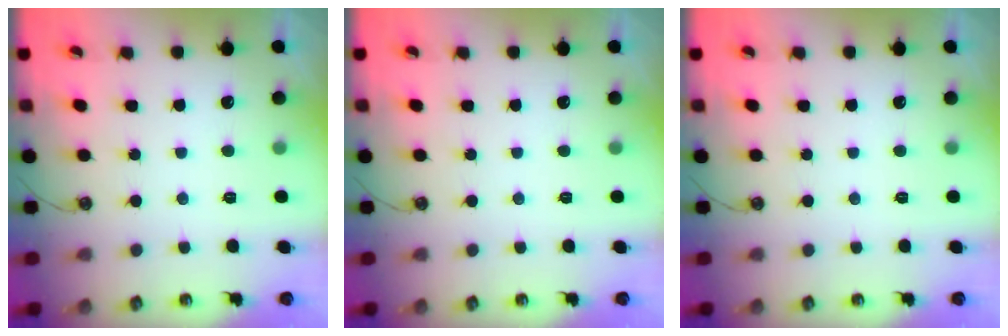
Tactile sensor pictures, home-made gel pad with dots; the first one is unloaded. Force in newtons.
{"total": 0.0}
{"total": 0.0}